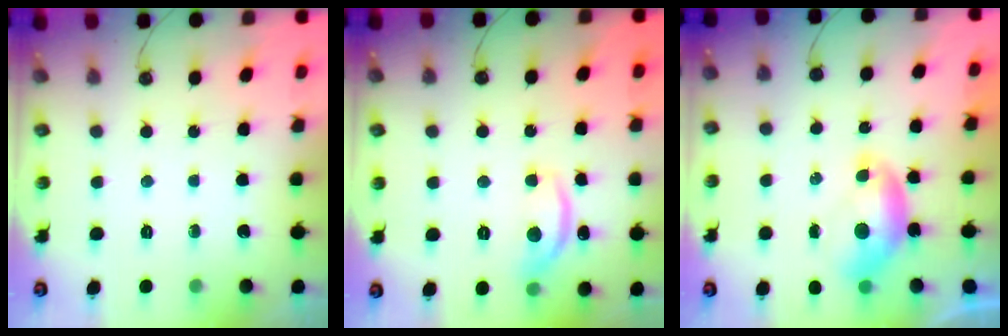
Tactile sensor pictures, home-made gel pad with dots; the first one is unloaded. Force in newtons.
{"total": 7.1, "press": 7.1, "slide": 0.7}
{"total": 0.0}